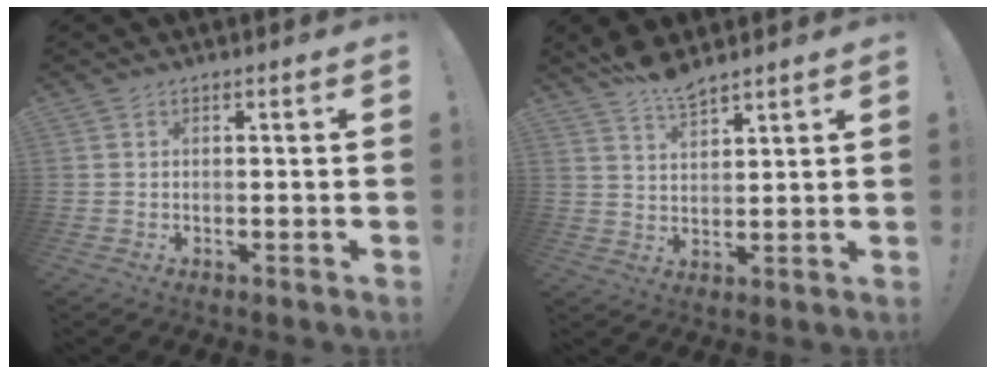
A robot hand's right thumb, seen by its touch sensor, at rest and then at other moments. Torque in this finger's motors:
{"motor_torque": [-0.57, 0.79, 0.43, 0.60, 0.06]}